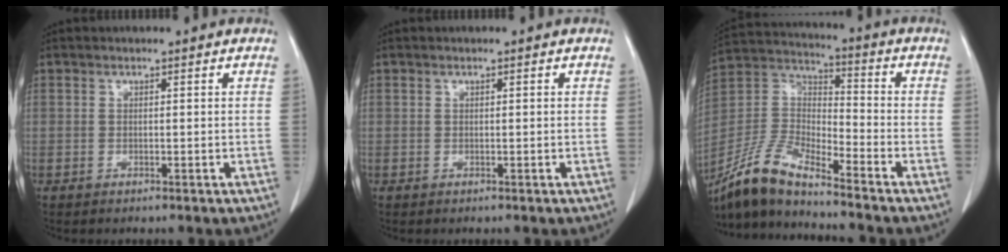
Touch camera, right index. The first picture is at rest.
{"total": 0.0}
{"total": 12.1, "force": [-10.7, 1.3, 5.4], "torque": [-0.123, 0.008, -0.212]}